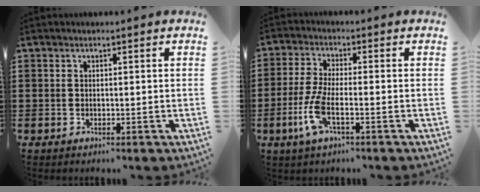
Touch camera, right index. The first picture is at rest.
{"total": 6.2, "force": [-2.6, 1.4, 5.5], "torque": [-0.141, -0.021, -0.055]}